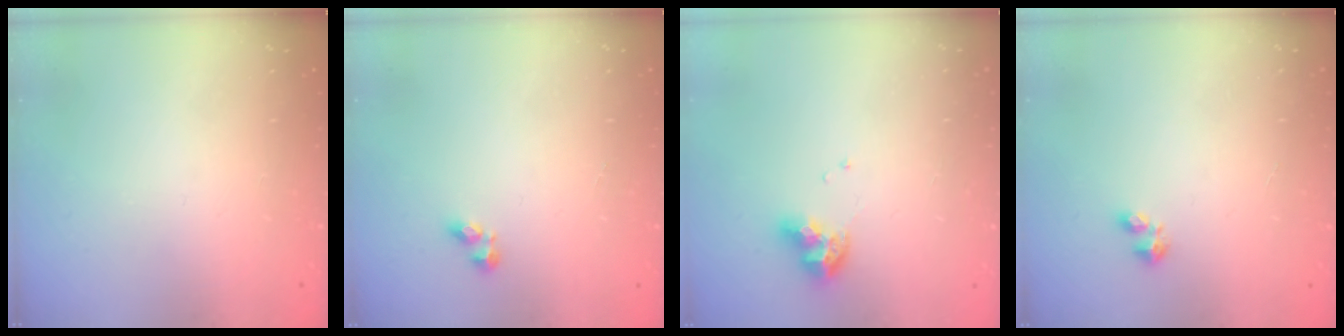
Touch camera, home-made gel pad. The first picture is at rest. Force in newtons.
{"total": 3.0, "press": 2.9, "slide": 0.6}
{"total": 8.6, "press": 8.5, "slide": 0.9}
{"total": 2.4, "press": 2.3, "slide": 0.6}